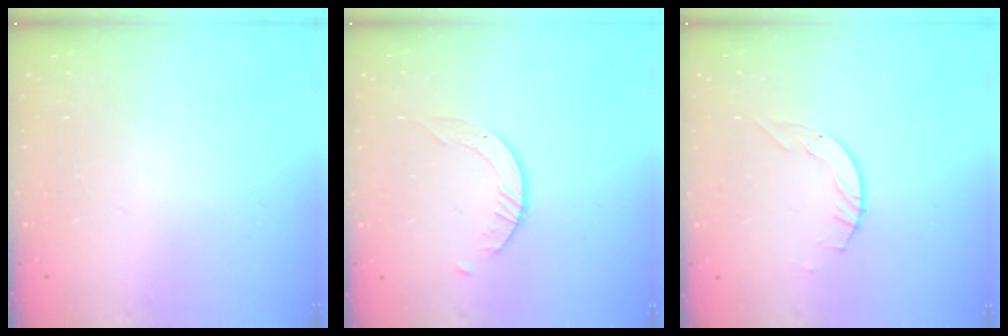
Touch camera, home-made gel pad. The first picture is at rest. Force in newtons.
{"total": 2.9, "press": 2.9, "slide": 0.3}
{"total": 2.1, "press": 2.1, "slide": 0.3}